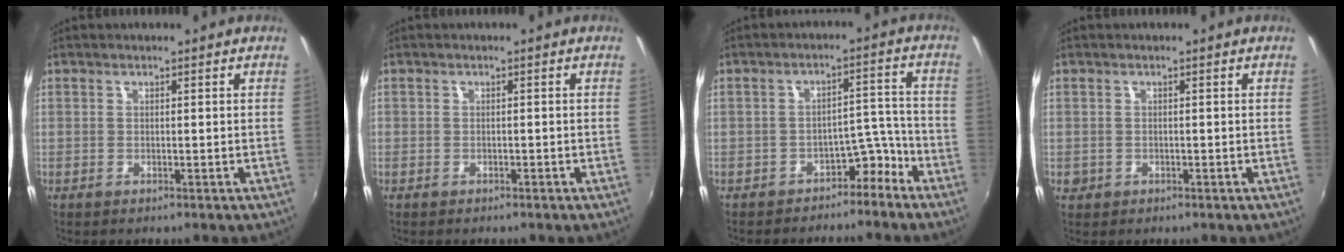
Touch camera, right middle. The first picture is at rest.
{"total": 0.8, "force": [-0.6, 0.4, 0.0], "torque": [-0.002, 0.000, -0.012]}
{"total": 5.6, "force": [-4.4, 2.9, 1.8], "torque": [-0.016, 0.033, -0.059]}
{"total": 1.4, "force": [-0.4, 1.3, 0.3], "torque": [-0.007, -0.004, -0.007]}